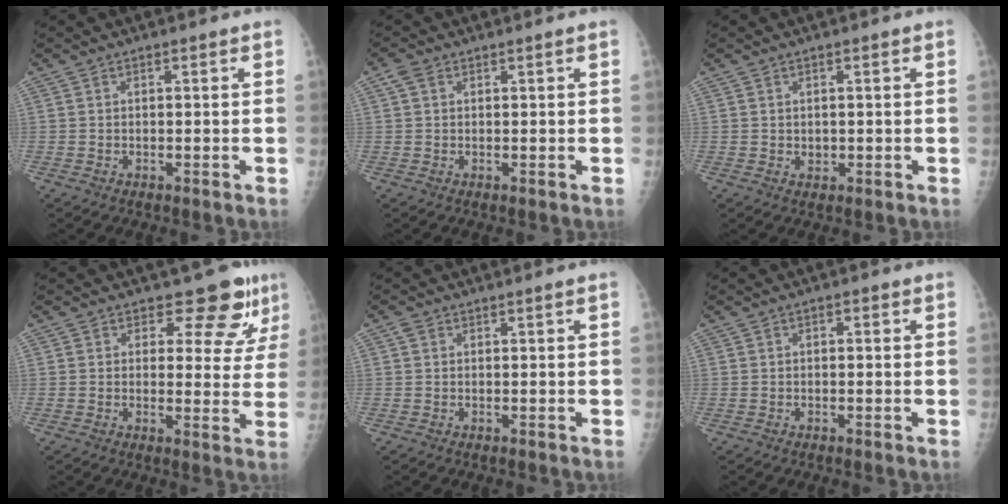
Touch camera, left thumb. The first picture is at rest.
{"total": 1.9, "force": [0.9, 1.0, 1.4], "torque": [-0.031, 0.009, 0.021]}
{"total": 1.2, "force": [0.2, 1.0, 0.7], "torque": [-0.009, -0.002, 0.007]}
{"total": 8.0, "force": [6.2, 4.1, 2.9], "torque": [-0.001, -0.040, 0.064]}
{"total": 0.9, "force": [0.4, 0.4, 0.7], "torque": [-0.017, 0.005, 0.010]}
{"total": 0.9, "force": [0.2, 0.5, 0.7], "torque": [-0.003, 0.002, -0.001]}